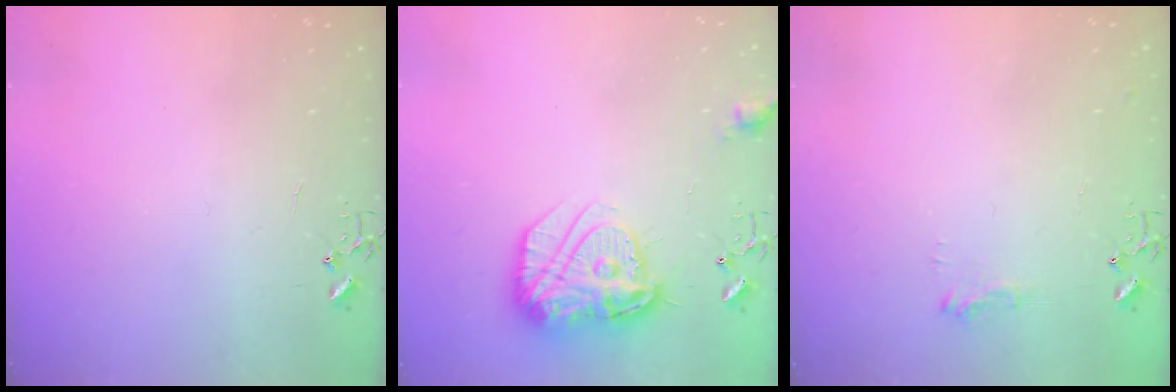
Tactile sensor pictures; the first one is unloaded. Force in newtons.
{"total": 17.4, "press": 17.4, "slide": 1.3}
{"total": 8.7, "press": 8.7, "slide": 0.9}